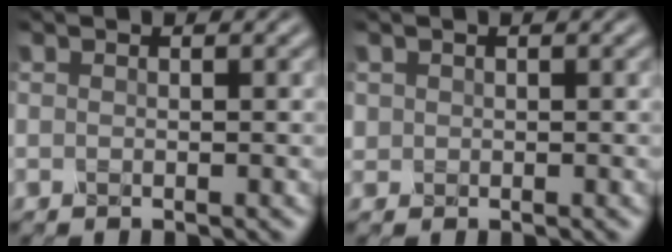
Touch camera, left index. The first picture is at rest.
{"total": 0.7, "force": [0.3, 0.6, -0.2], "torque": [0.008, 0.000, 0.002]}